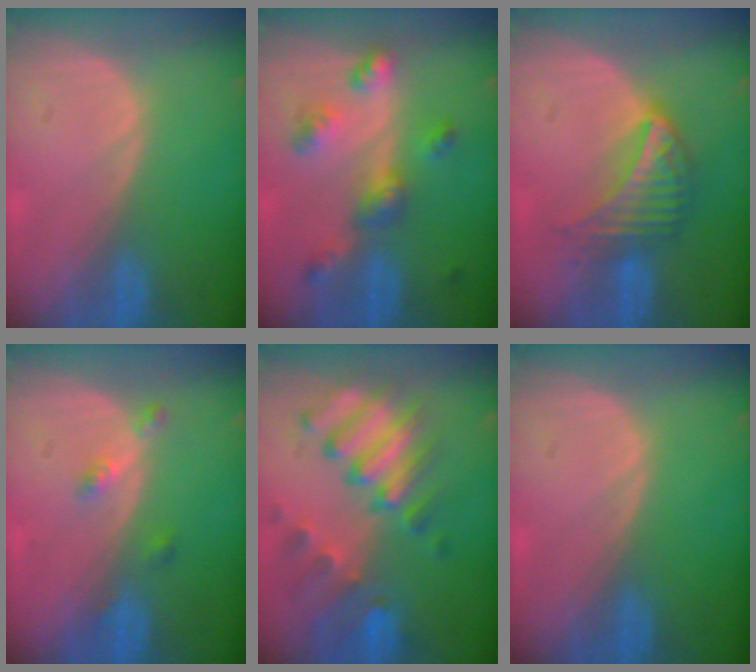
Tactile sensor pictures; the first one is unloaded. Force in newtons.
{"total": 6.8, "press": 6.0, "slide": 3.3}
{"total": 7.4, "press": 6.6, "slide": 3.5}
{"total": 2.7, "press": 2.3, "slide": 1.5}
{"total": 10.1, "press": 8.8, "slide": 4.8}
{"total": 0.0}